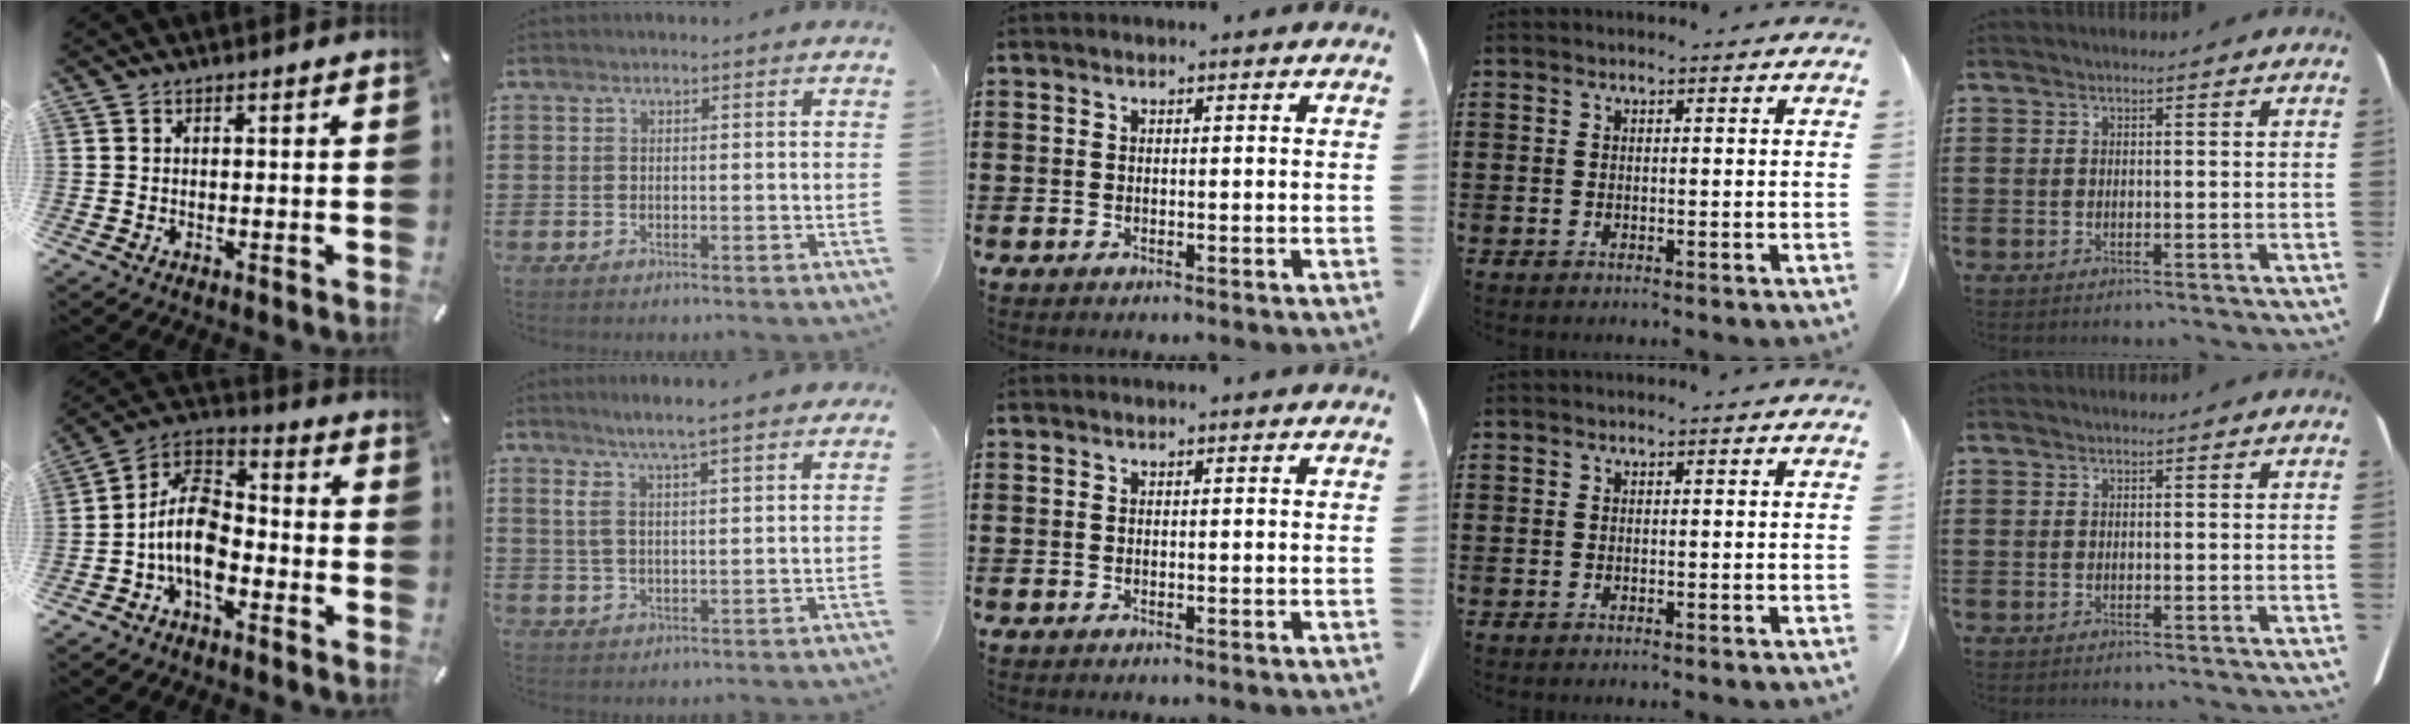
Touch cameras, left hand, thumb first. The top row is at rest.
{"thumb": {"total": 12.3, "force": [-5.2, 7.7, 8.1], "torque": [-0.179, 0.019, -0.102]}, "index": {"total": 6.1, "force": [4.0, 1.4, 4.4], "torque": [-0.097, 0.002, 0.068]}}